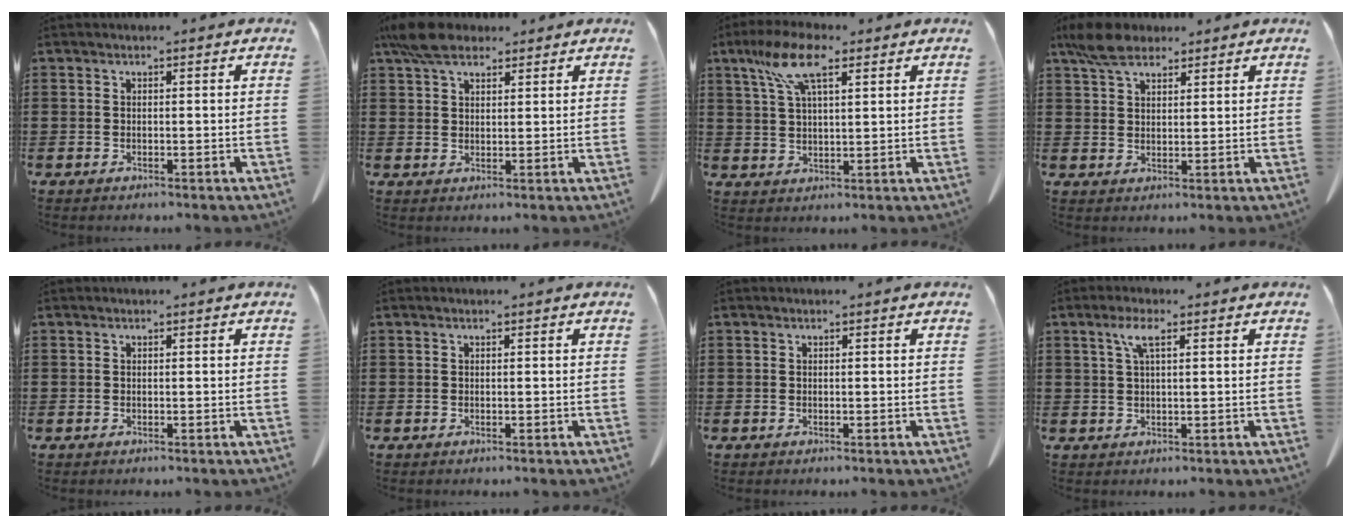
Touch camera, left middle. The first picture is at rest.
{"total": 6.2, "force": [4.6, 2.6, 3.1], "torque": [-0.067, -0.001, 0.088]}
{"total": 8.9, "force": [5.1, 2.7, 6.8], "torque": [-0.152, 0.003, 0.089]}
{"total": 5.7, "force": [4.3, 2.5, 2.8], "torque": [-0.069, 0.002, 0.082]}
{"total": 0.0}
{"total": 0.0}
{"total": 0.0}
{"total": 3.7, "force": [1.6, 0.8, 3.3], "torque": [-0.070, 0.007, 0.026]}